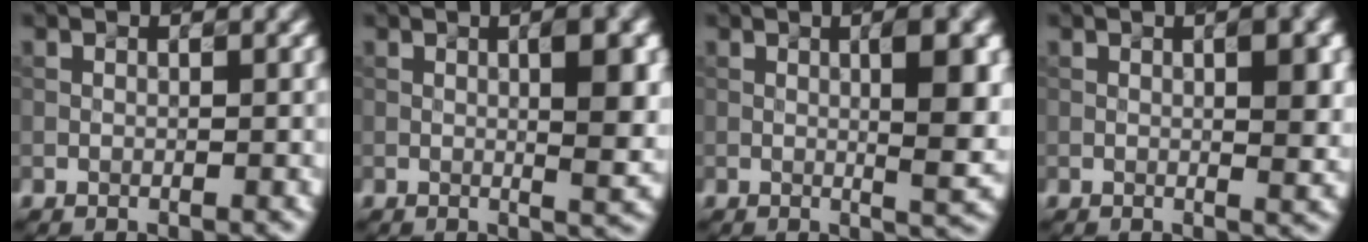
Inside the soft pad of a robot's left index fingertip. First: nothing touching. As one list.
[{"total": 5.3, "force": [0.7, 1.2, 5.1], "torque": [-0.057, 0.009, 0.017]}, {"total": 5.8, "force": [0.6, 1.2, 5.6], "torque": [-0.067, 0.006, 0.018]}, {"total": 3.6, "force": [0.5, 0.9, 3.4], "torque": [-0.038, 0.008, 0.015]}]